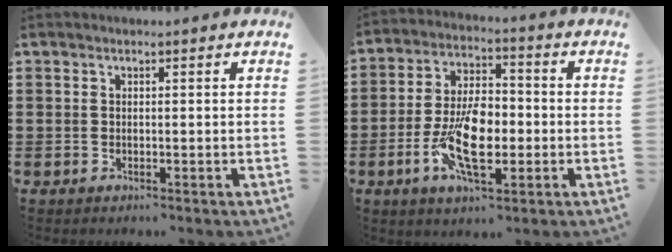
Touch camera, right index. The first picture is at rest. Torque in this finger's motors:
{"motor_torque": [1.74, 0.40, 0.46, 0.21]}